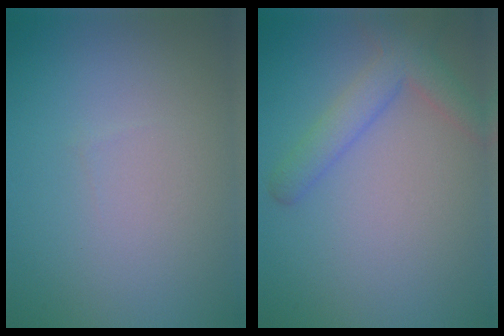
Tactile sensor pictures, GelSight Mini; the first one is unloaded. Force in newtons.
{"total": 3.5, "press": 3.5, "slide": 0.3}